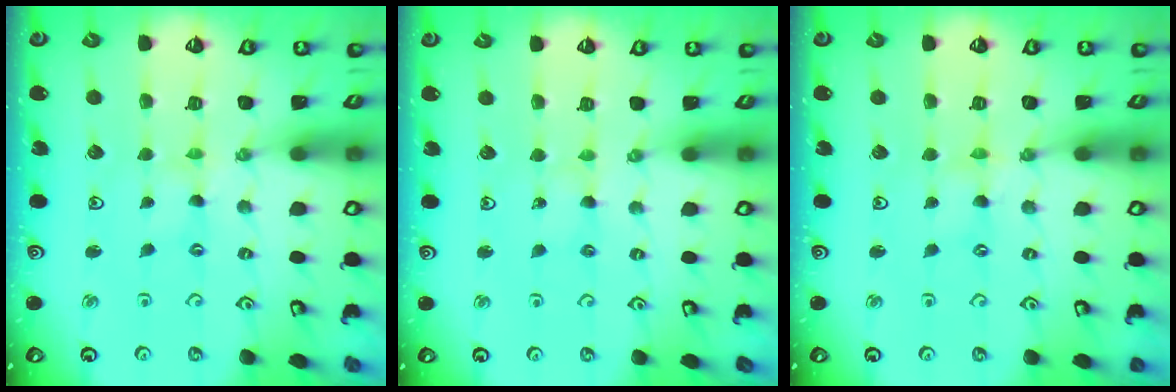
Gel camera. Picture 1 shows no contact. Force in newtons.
{"total": 2.5, "press": 2.5, "slide": 0.3}
{"total": 0.0}